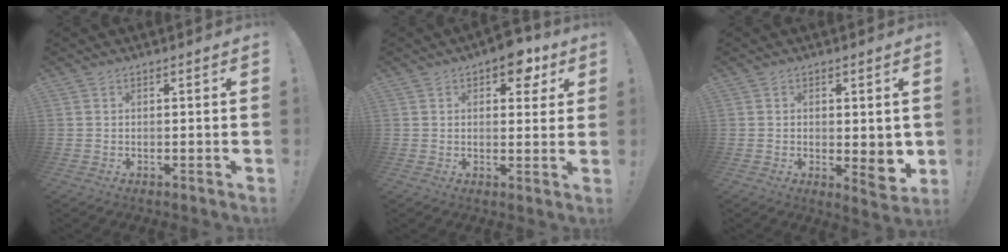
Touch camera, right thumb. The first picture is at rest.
{"total": 7.9, "force": [4.7, 4.4, 4.6], "torque": [-0.049, -0.022, 0.082]}
{"total": 5.0, "force": [-0.2, 2.9, 4.0], "torque": [-0.035, -0.007, 0.002]}